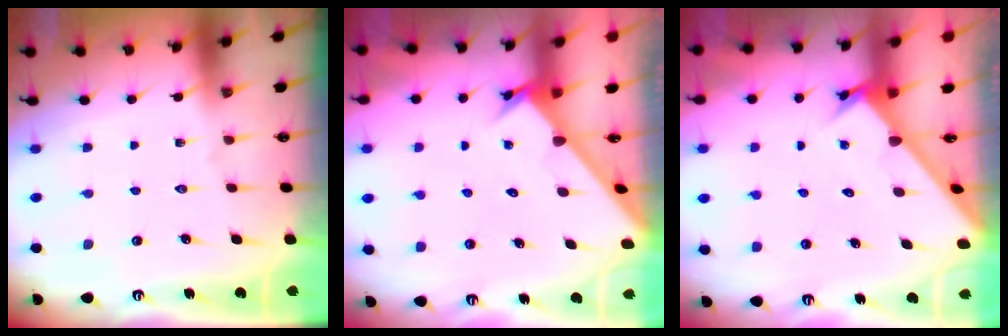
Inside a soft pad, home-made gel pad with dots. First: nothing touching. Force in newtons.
{"total": 2.8, "press": 2.8, "slide": 0.3}
{"total": 2.8, "press": 2.8, "slide": 0.3}